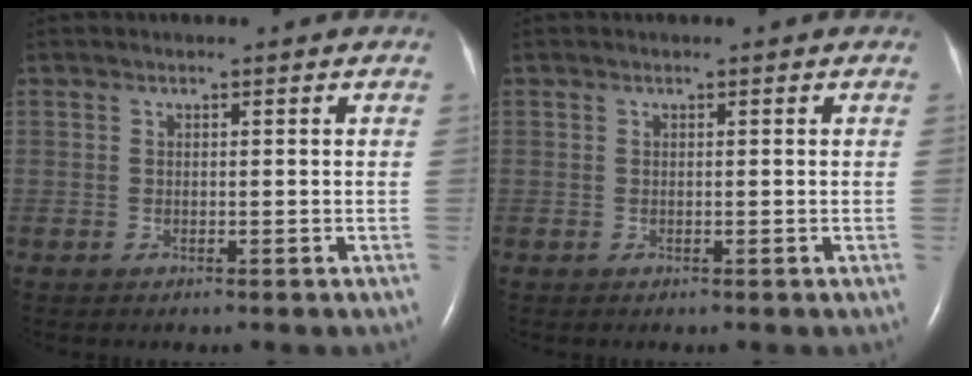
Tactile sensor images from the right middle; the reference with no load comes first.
{"total": 0.0}